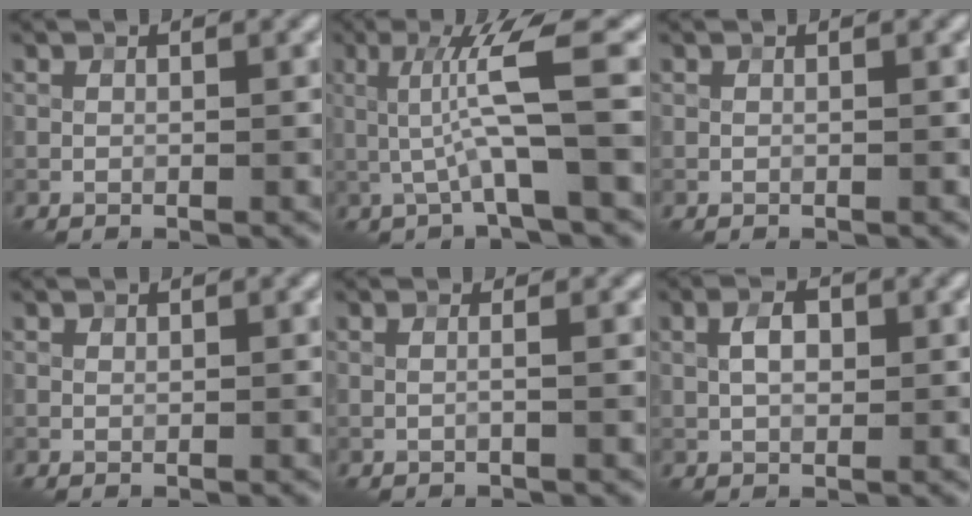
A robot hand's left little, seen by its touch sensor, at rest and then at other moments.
{"total": 5.2, "force": [-0.3, 0.2, 5.2], "torque": [-0.103, 0.012, -0.005]}
{"total": 0.0}
{"total": 0.0}
{"total": 0.9, "force": [0.1, 0.3, 0.9], "torque": [-0.009, -0.010, -0.011]}
{"total": 2.4, "force": [0.4, 1.4, 2.0], "torque": [-0.037, 0.004, 0.004]}